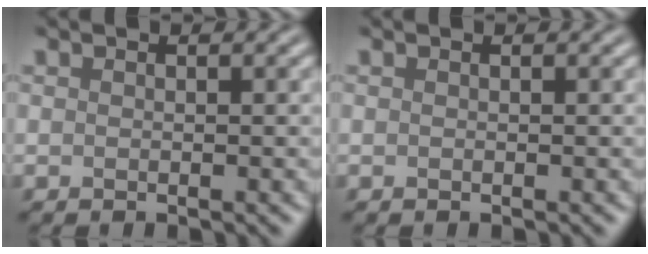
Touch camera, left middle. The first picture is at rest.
{"total": 0.0}